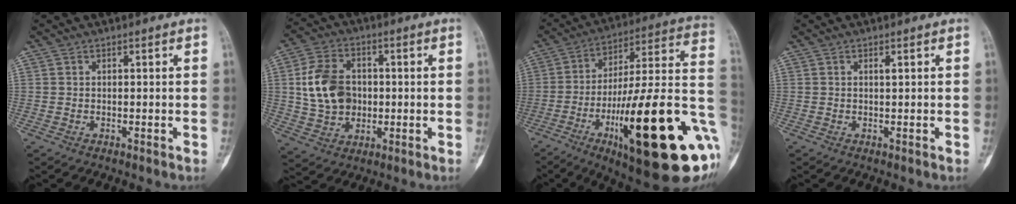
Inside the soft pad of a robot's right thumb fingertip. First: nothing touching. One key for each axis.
{"total": 12.2, "fx": 0.9, "fy": 9.3, "fz": 7.9, "tx": -0.125, "ty": 0.007, "tz": 0.020}
{"total": 33.9, "fx": -10.0, "fy": 8.2, "fz": 31.3, "tx": -0.412, "ty": 0.022, "tz": -0.146}
{"total": 0.7, "fx": 0.3, "fy": 0.0, "fz": 0.6, "tx": -0.012, "ty": 0.001, "tz": 0.006}